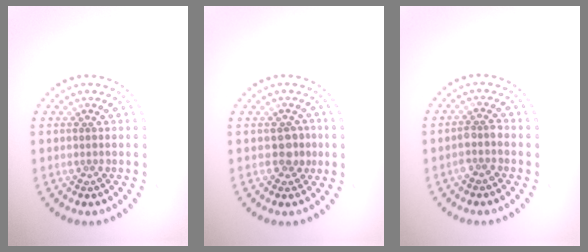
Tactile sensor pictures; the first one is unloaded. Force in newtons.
{"total": 1.6, "press": 1.5, "slide": 0.7}
{"total": 1.6, "press": 1.4, "slide": 0.7}